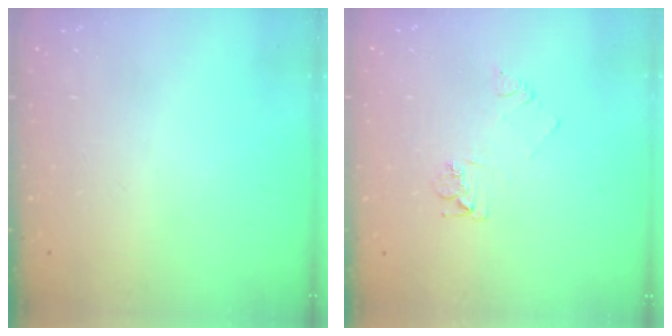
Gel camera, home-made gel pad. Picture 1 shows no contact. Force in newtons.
{"total": 5.6, "press": 5.6, "slide": 0.5}